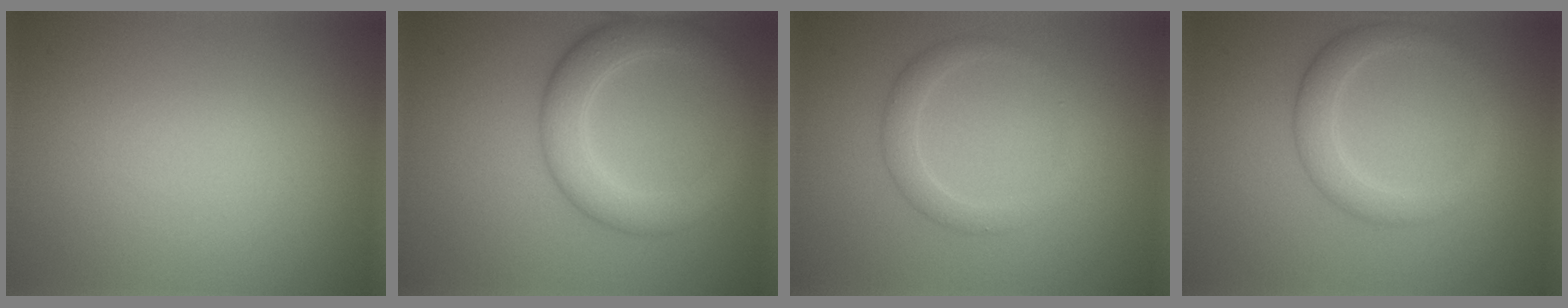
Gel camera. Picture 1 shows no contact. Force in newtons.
{"total": 5.0, "press": 4.9, "slide": 0.3}
{"total": 1.5, "press": 1.5, "slide": 0.0}
{"total": 3.0, "press": 3.0, "slide": 0.1}